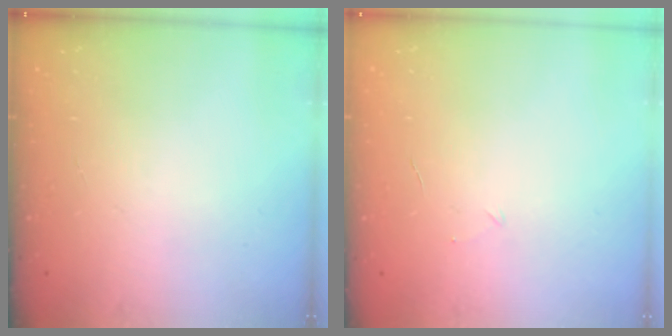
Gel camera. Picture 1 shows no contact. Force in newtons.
{"total": 2.4, "press": 2.3, "slide": 0.8}